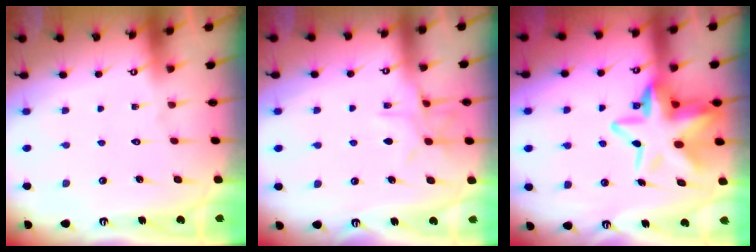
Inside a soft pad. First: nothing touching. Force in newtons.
{"total": 8.2, "press": 8.2, "slide": 0.5}
{"total": 15.4, "press": 15.1, "slide": 2.8}